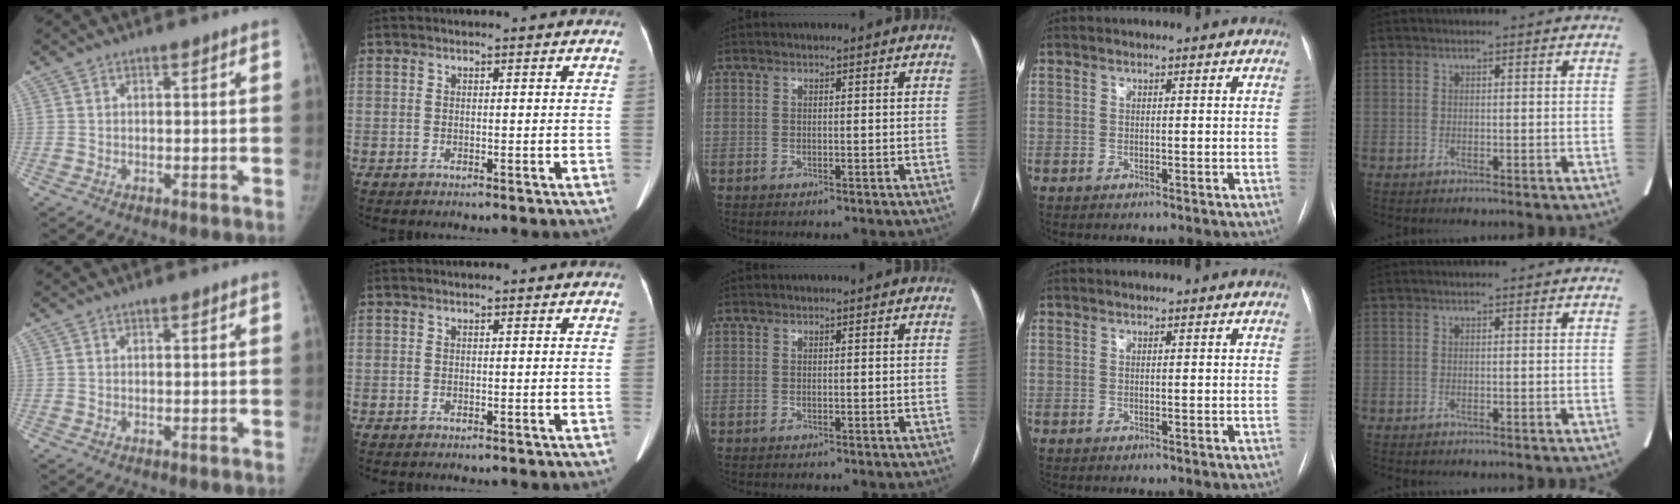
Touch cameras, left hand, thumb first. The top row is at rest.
{}